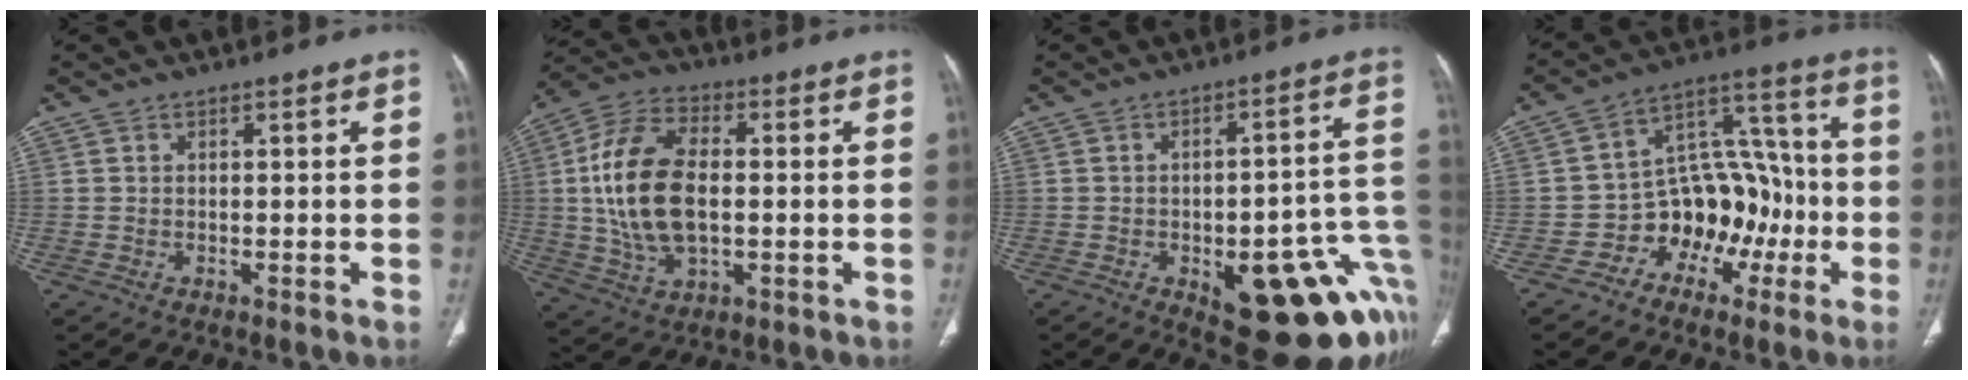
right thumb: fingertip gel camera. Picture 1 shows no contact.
{"total": 16.9, "force": [0.2, 9.5, 14.0], "torque": [-0.275, 0.015, 0.007]}
{"total": 24.0, "force": [-7.5, 9.1, 20.9], "torque": [-0.190, 0.034, -0.074]}
{"total": 14.1, "force": [-5.0, 10.3, 8.2], "torque": [-0.066, 0.077, -0.081]}